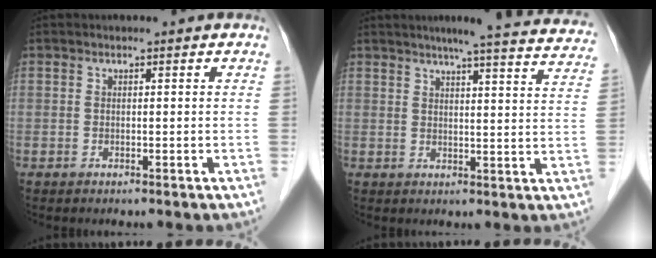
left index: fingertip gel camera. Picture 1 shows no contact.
{"total": 20.0, "force": [18.0, 1.0, 8.5], "torque": [-0.103, -0.024, 0.201]}